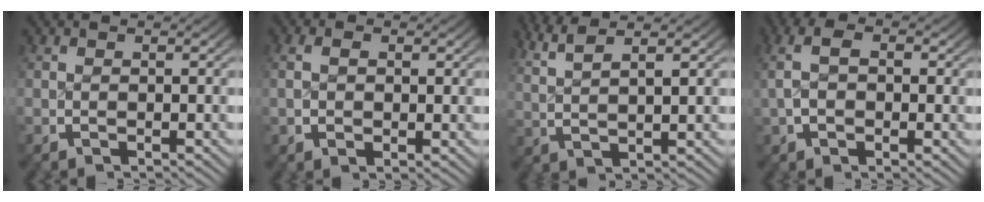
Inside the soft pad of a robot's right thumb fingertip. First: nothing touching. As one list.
[{"total": 2.2, "force": [0.4, 1.5, 1.6], "torque": [-0.032, -0.002, 0.009]}, {"total": 4.7, "force": [3.5, 1.2, 2.9], "torque": [-0.061, 0.005, 0.071]}, {"total": 4.3, "force": [0.5, 2.6, 3.4], "torque": [-0.068, 0.002, 0.006]}]